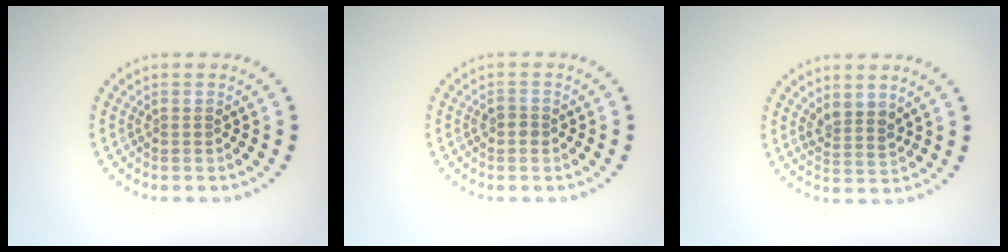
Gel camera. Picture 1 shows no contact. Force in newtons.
{"total": 0.9, "press": 0.9, "slide": 0.3}
{"total": 2.0, "press": 1.6, "slide": 1.2}